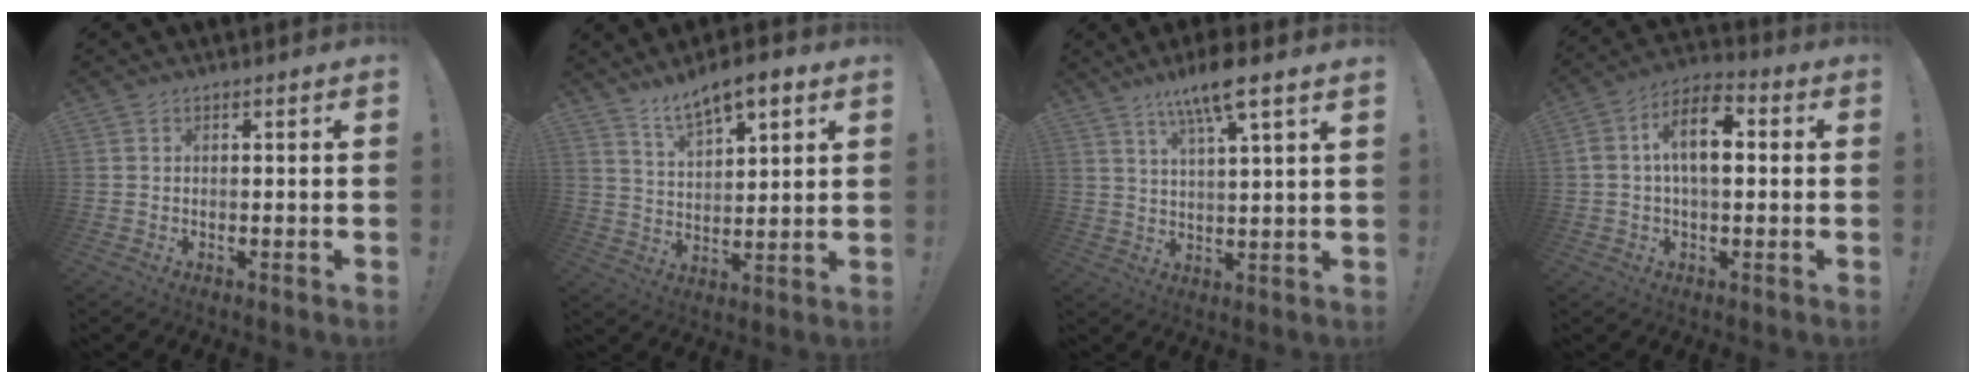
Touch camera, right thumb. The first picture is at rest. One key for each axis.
{"total": 9.4, "fx": 7.1, "fy": 3.5, "fz": 5.1, "tx": -0.081, "ty": -0.039, "tz": 0.128}
{"total": 9.6, "fx": 6.7, "fy": 0.9, "fz": 6.8, "tx": -0.117, "ty": -0.032, "tz": 0.109}
{"total": 11.6, "fx": 1.4, "fy": 6.1, "fz": 9.8, "tx": -0.166, "ty": 0.008, "tz": 0.024}